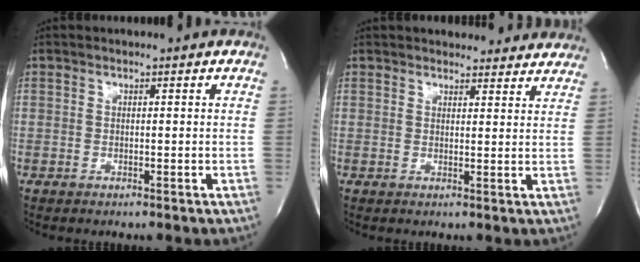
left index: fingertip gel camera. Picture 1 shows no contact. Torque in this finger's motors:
{"motor_torque": [0.02, -0.75, 0.20, 0.09]}